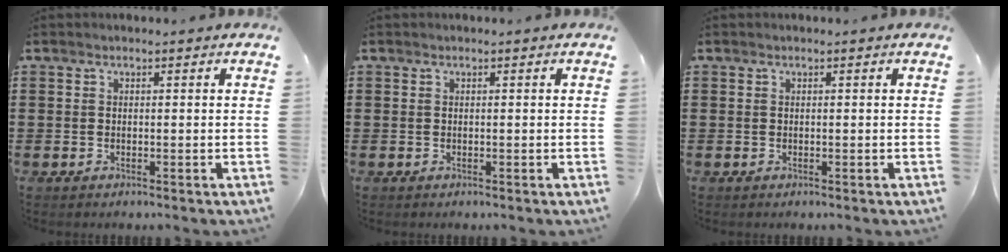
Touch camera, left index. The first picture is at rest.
{"total": 0.0}
{"total": 0.0}